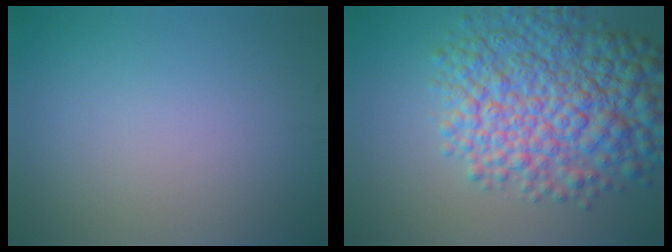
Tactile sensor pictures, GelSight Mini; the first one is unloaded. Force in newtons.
{"total": 10.6, "press": 10.6, "slide": 0.2}